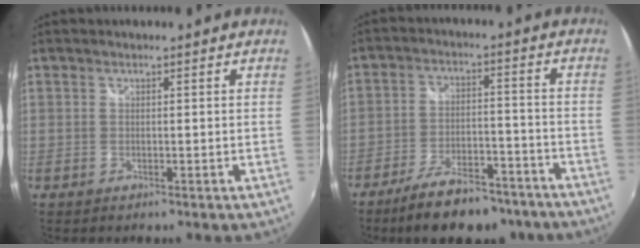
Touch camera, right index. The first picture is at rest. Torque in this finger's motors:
{"motor_torque": [0.58, -0.54, 0.35, 0.07]}